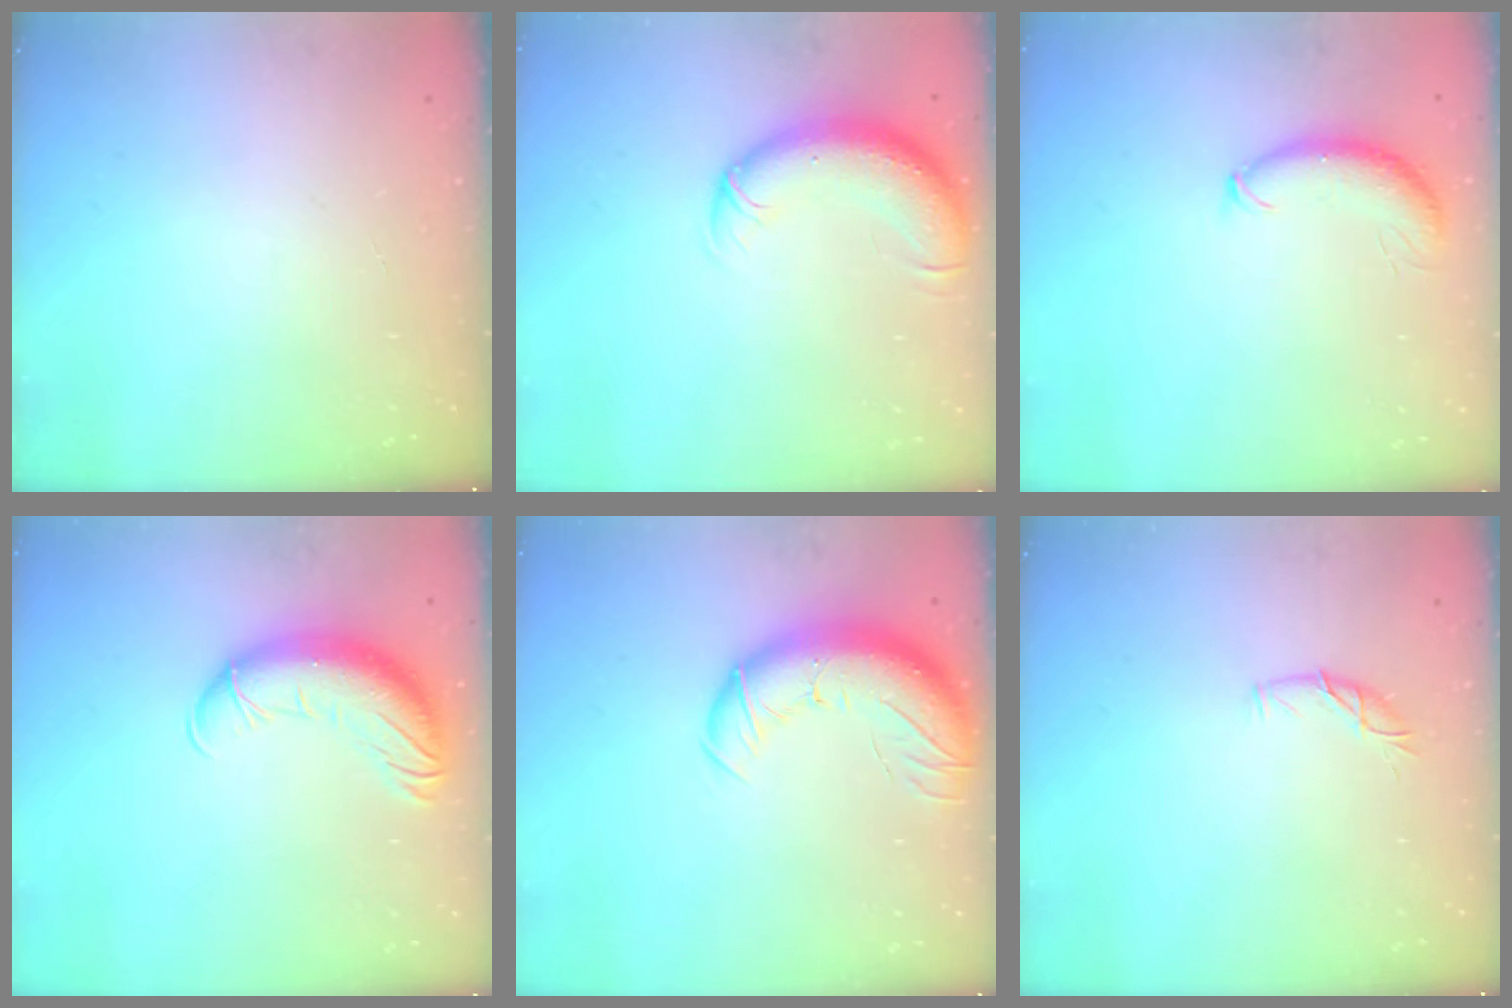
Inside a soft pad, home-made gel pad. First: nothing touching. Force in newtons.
{"total": 11.2, "press": 10.8, "slide": 2.9}
{"total": 8.7, "press": 8.6, "slide": 1.2}
{"total": 14.8, "press": 14.3, "slide": 3.6}
{"total": 15.2, "press": 14.7, "slide": 3.6}
{"total": 6.1, "press": 6.1, "slide": 0.6}